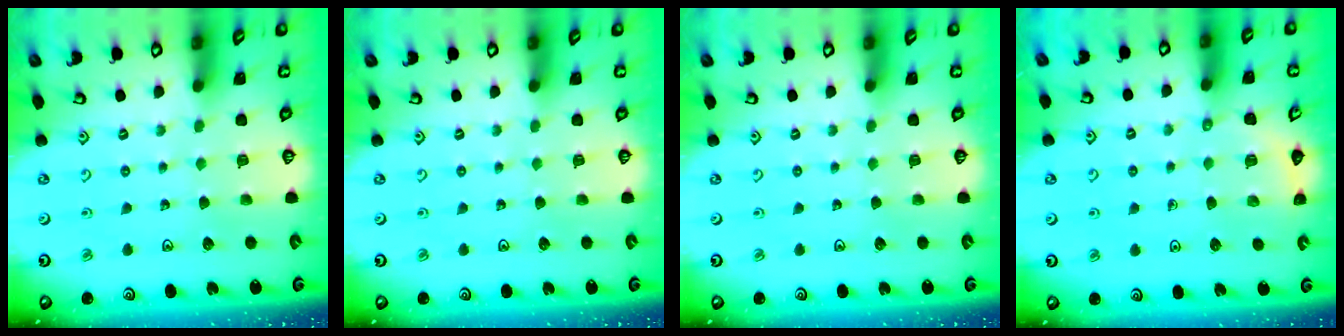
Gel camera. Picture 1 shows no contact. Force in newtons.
{"total": 0.0}
{"total": 0.0}
{"total": 4.4, "press": 4.2, "slide": 1.5}